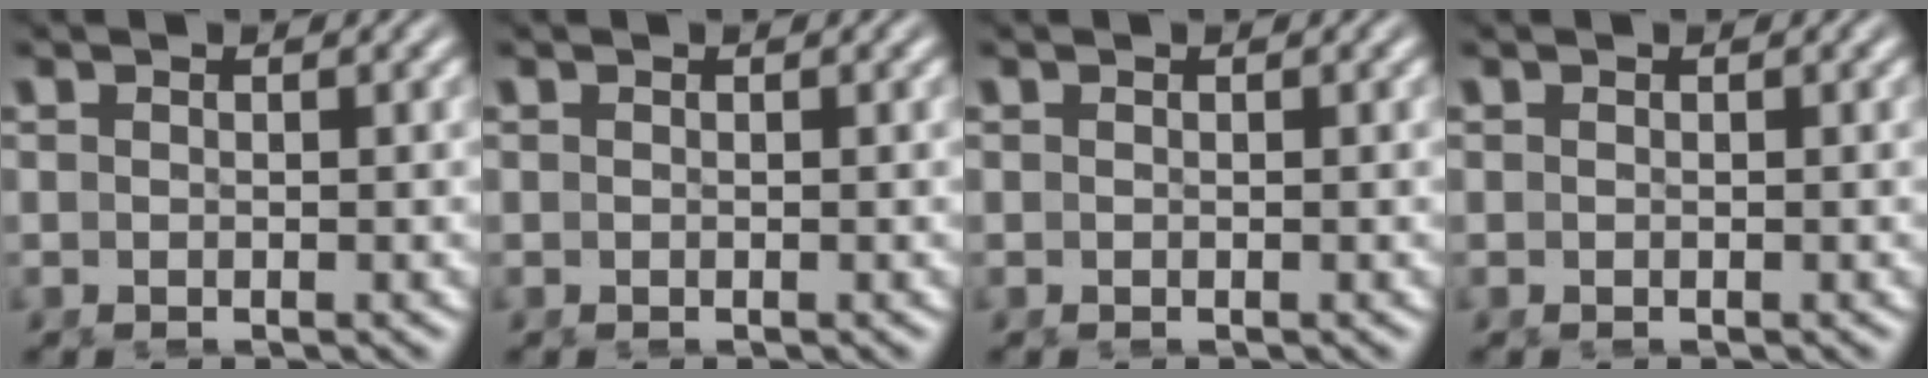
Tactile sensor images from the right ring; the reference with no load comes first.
{"total": 0.0}
{"total": 0.0}
{"total": 0.0}